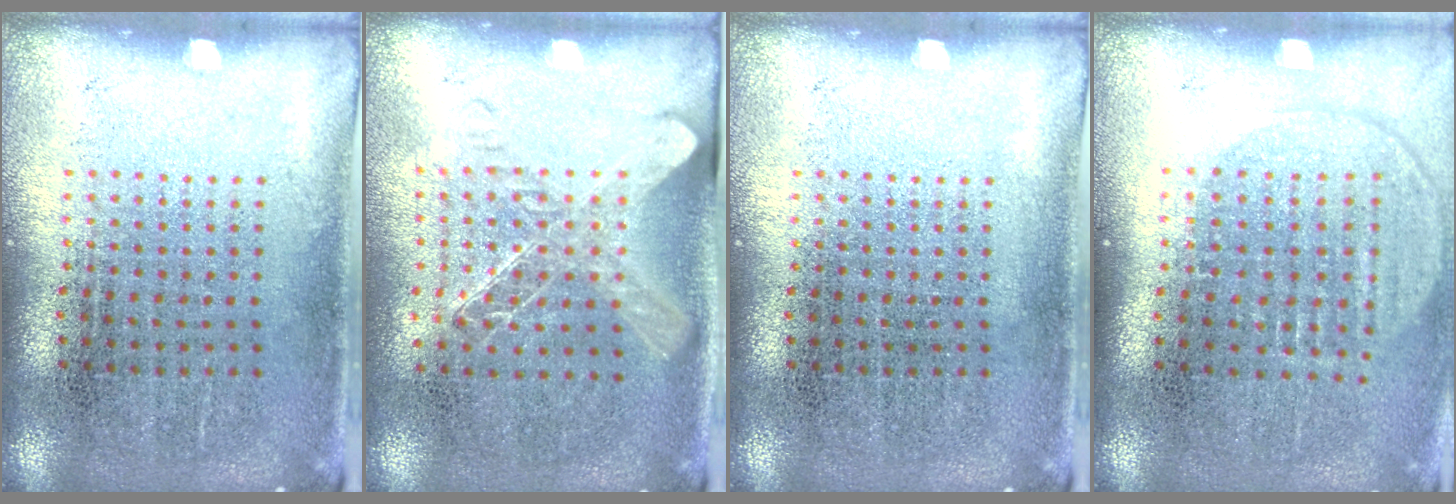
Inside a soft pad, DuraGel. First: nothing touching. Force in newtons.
{"total": 1.4, "press": 1.2, "slide": 0.7}
{"total": 0.0}
{"total": 1.5, "press": 1.3, "slide": 0.7}